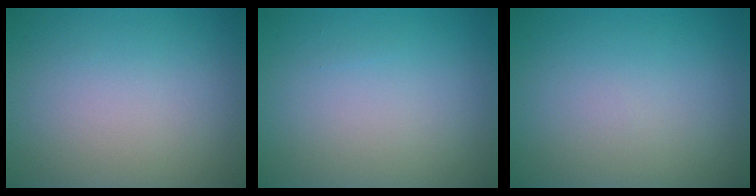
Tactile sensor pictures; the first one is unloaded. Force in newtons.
{"total": 0.0}
{"total": 0.0}